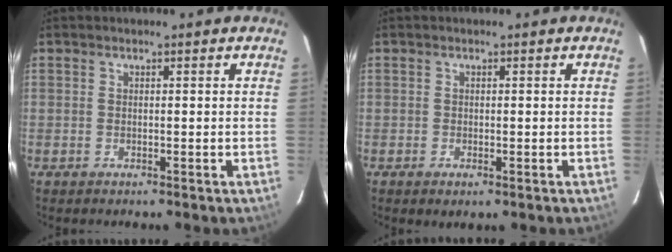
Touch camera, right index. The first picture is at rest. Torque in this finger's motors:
{"motor_torque": [0.62, -0.62, 0.21, 0.05]}